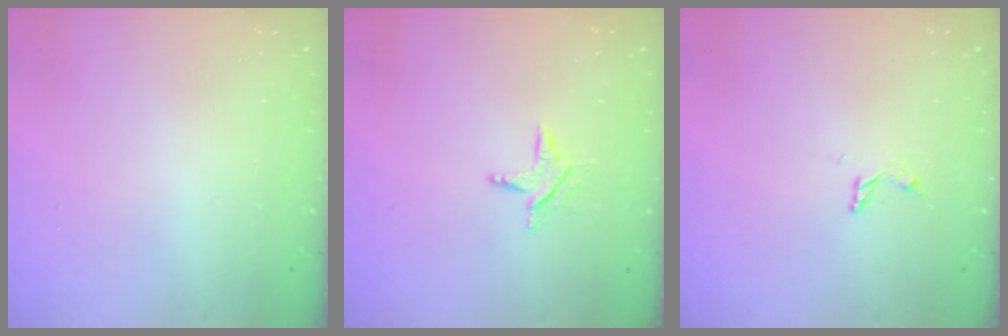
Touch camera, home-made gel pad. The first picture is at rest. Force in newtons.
{"total": 5.9, "press": 5.8, "slide": 0.6}
{"total": 4.9, "press": 4.8, "slide": 0.4}